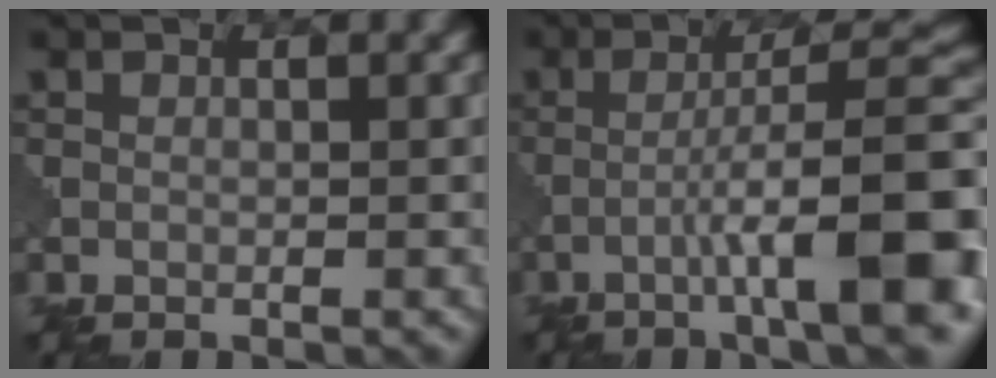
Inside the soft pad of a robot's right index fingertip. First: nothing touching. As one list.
[{"total": 11.8, "force": [-3.6, 2.1, 11.1], "torque": [-0.149, 0.016, -0.050]}]